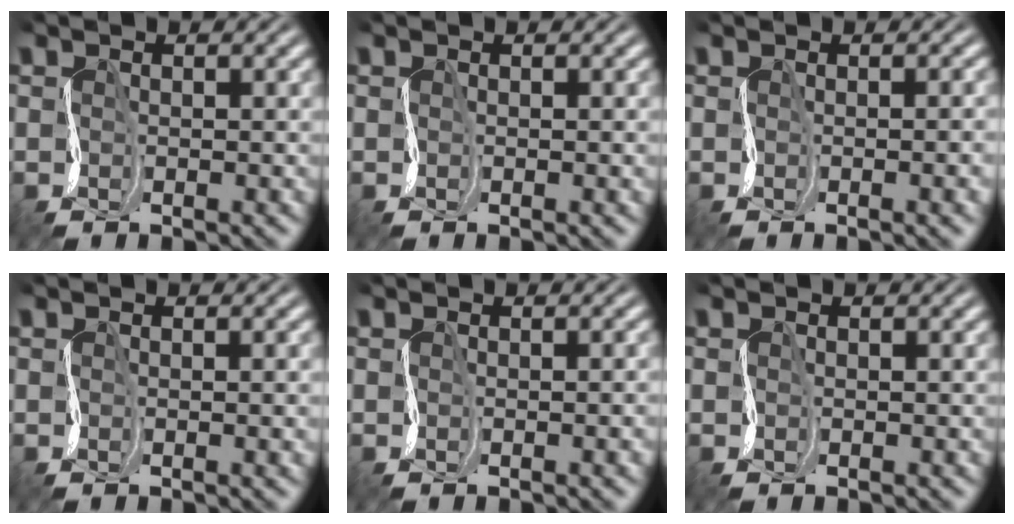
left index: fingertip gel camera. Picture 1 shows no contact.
{"total": 1.0, "force": [0.1, 0.4, 0.9], "torque": [-0.003, 0.006, 0.000]}
{"total": 5.5, "force": [-0.3, 2.6, 4.8], "torque": [-0.023, 0.017, -0.011]}
{"total": 2.2, "force": [0.3, 1.0, 2.0], "torque": [-0.015, 0.010, -0.003]}
{"total": 3.0, "force": [-0.1, 1.5, 2.7], "torque": [-0.018, 0.011, -0.006]}
{"total": 0.0}